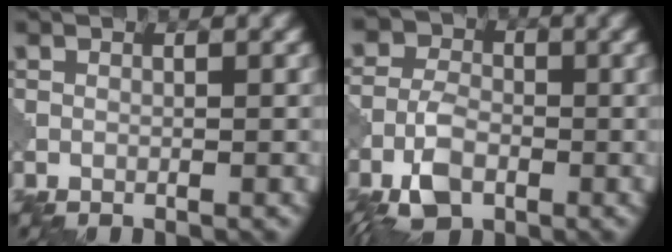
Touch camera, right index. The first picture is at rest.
{"total": 5.4, "force": [-2.2, 3.6, 3.4], "torque": [-0.064, -0.001, -0.048]}